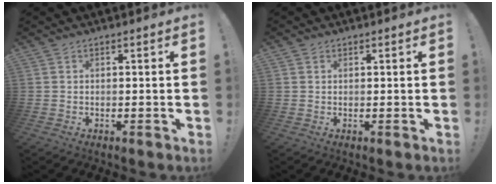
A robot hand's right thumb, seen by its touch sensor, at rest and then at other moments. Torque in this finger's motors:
{"motor_torque": [-0.02, 0.06, -0.09, 0.15, 0.07]}